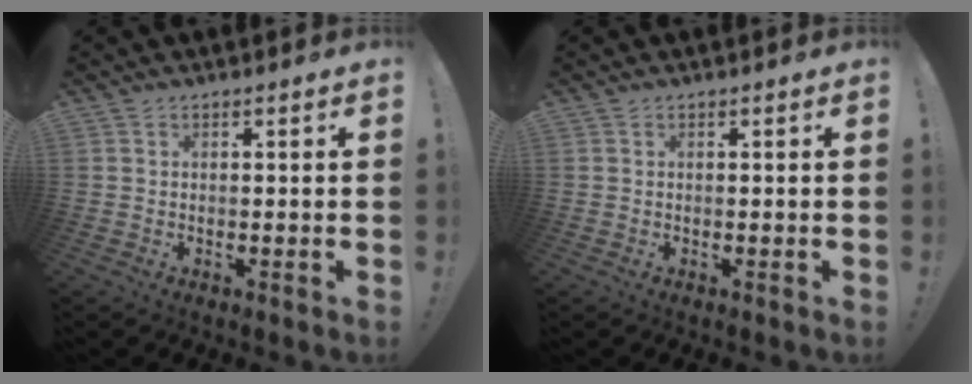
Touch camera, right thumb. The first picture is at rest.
{"total": 0.0}